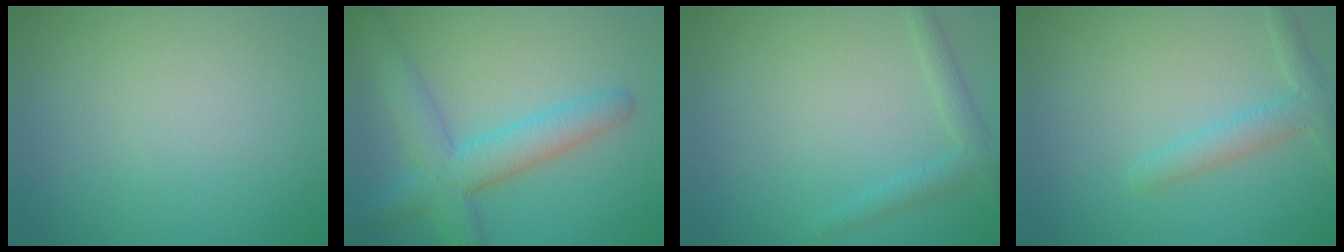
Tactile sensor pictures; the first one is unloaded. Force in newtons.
{"total": 5.2, "press": 5.2, "slide": 0.1}
{"total": 1.8, "press": 1.7, "slide": 0.1}
{"total": 2.3, "press": 2.3, "slide": 0.1}